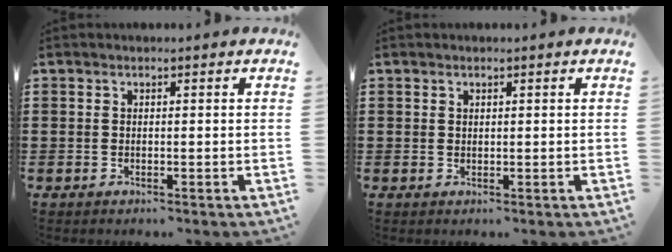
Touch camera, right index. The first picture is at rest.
{"total": 0.7, "force": [0.4, 0.4, 0.2], "torque": [-0.005, 0.002, 0.009]}